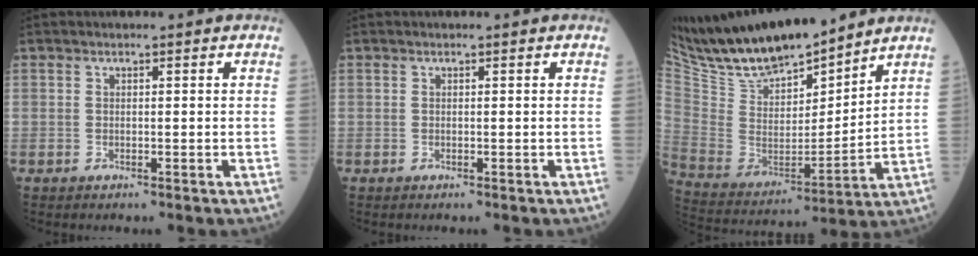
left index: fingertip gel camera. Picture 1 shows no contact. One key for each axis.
{"total": 0.0}
{"total": 19.7, "fx": 17.6, "fy": 3.9, "fz": 8.0, "tx": -0.161, "ty": -0.007, "tz": 0.328}